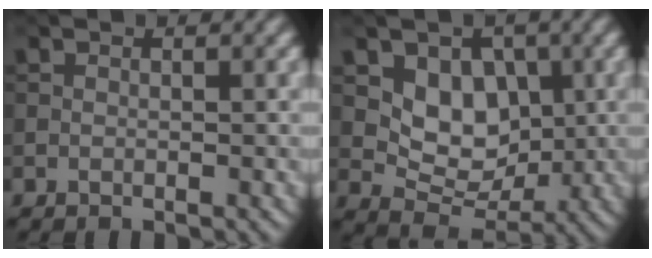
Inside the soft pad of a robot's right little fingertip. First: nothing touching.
{"total": 5.0, "force": [0.5, 3.7, 3.2], "torque": [-0.048, -0.012, 0.006]}